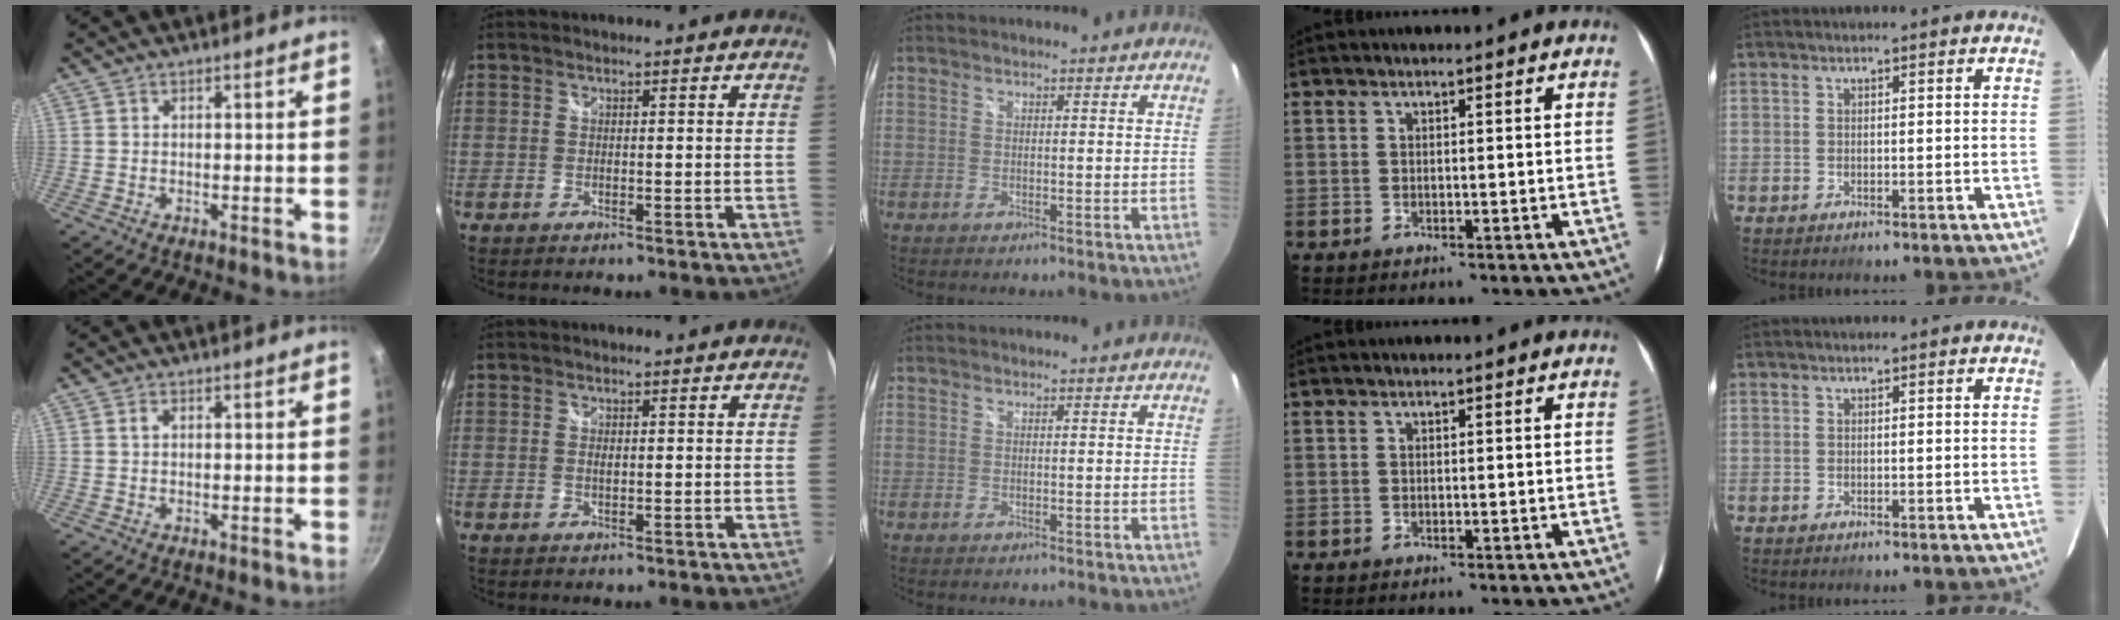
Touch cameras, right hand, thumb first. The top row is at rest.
{"thumb": {"total": 0.9, "force": [0.2, 0.5, 0.6], "torque": [-0.010, 0.005, 0.003]}, "index": {"total": 0.8, "force": [0.1, 0.4, 0.7], "torque": [-0.013, -0.001, 0.000]}}